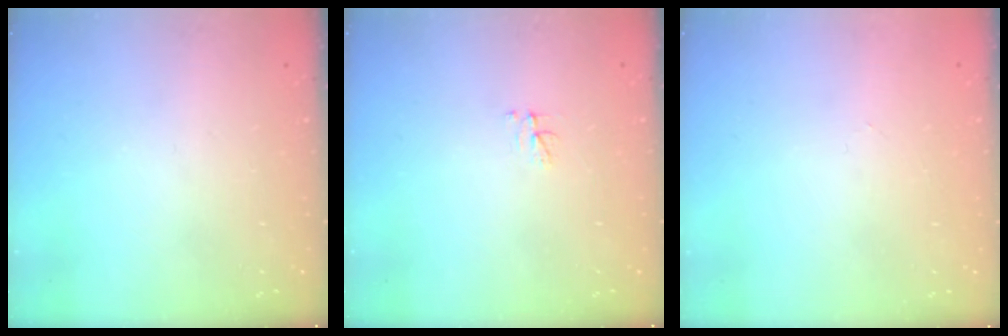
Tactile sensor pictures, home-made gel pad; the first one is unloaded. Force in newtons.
{"total": 2.9, "press": 2.9, "slide": 0.4}
{"total": 0.0}